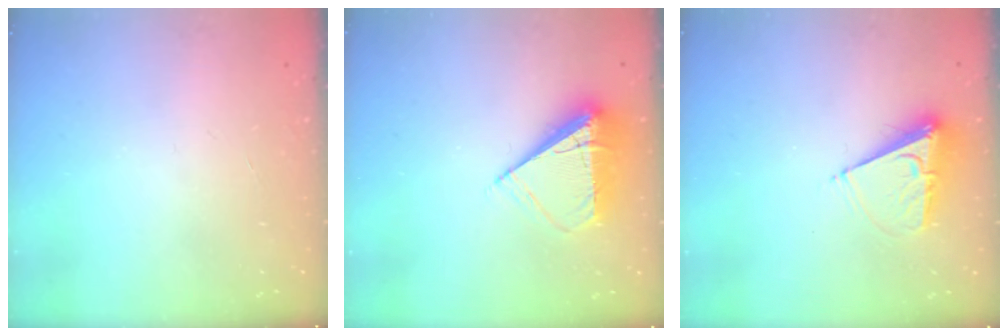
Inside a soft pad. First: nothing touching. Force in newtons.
{"total": 8.5, "press": 8.4, "slide": 1.5}
{"total": 8.7, "press": 8.6, "slide": 0.7}